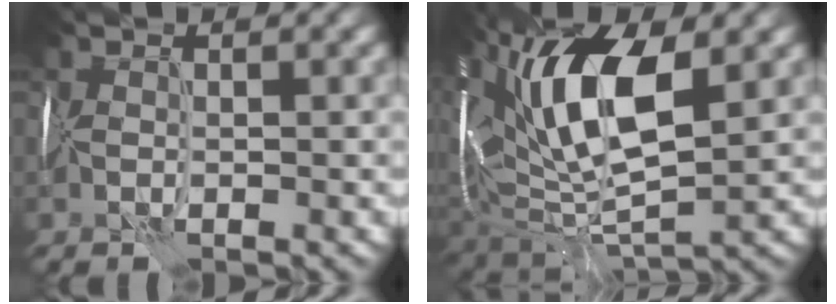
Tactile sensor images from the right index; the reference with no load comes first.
{"total": 12.2, "force": [3.3, 5.7, 10.2], "torque": [-0.177, 0.016, 0.052]}